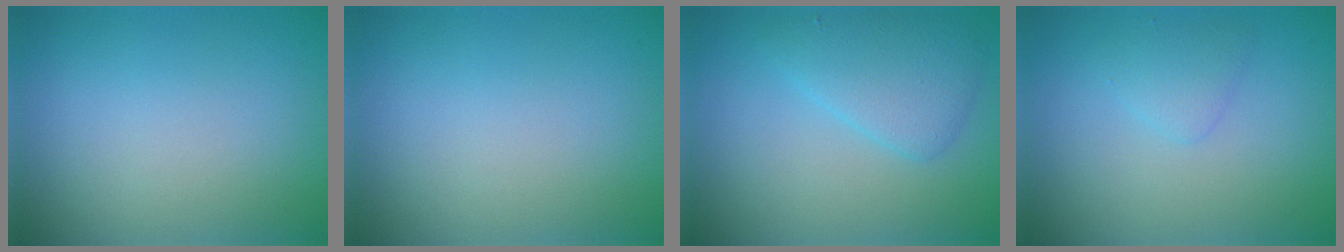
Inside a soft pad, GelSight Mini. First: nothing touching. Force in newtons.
{"total": 0.0}
{"total": 3.4, "press": 3.4, "slide": 0.1}
{"total": 1.4, "press": 1.4, "slide": 0.0}